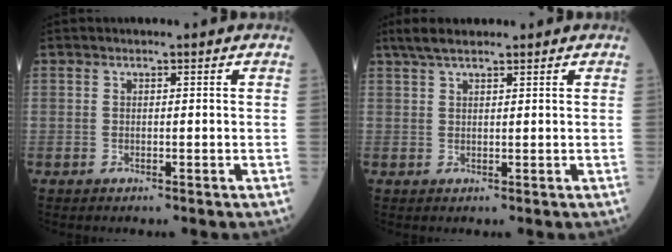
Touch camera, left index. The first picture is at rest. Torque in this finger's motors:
{"motor_torque": [0.00, 0.00, 0.01, 0.01]}